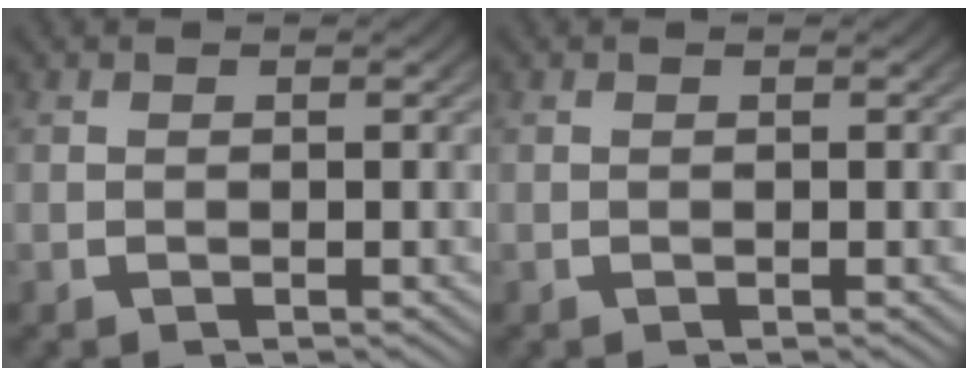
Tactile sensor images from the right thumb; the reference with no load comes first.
{"total": 0.0}